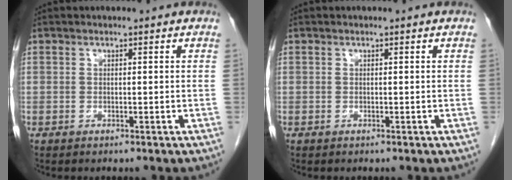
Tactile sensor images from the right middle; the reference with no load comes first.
{"total": 0.0}